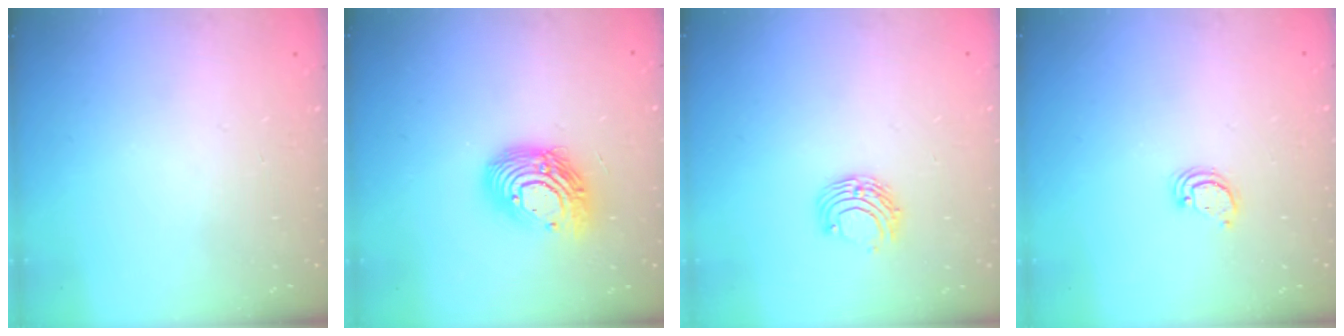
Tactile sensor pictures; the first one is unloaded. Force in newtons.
{"total": 14.9, "press": 14.9, "slide": 1.3}
{"total": 6.7, "press": 6.6, "slide": 0.8}
{"total": 2.6, "press": 2.6, "slide": 0.2}